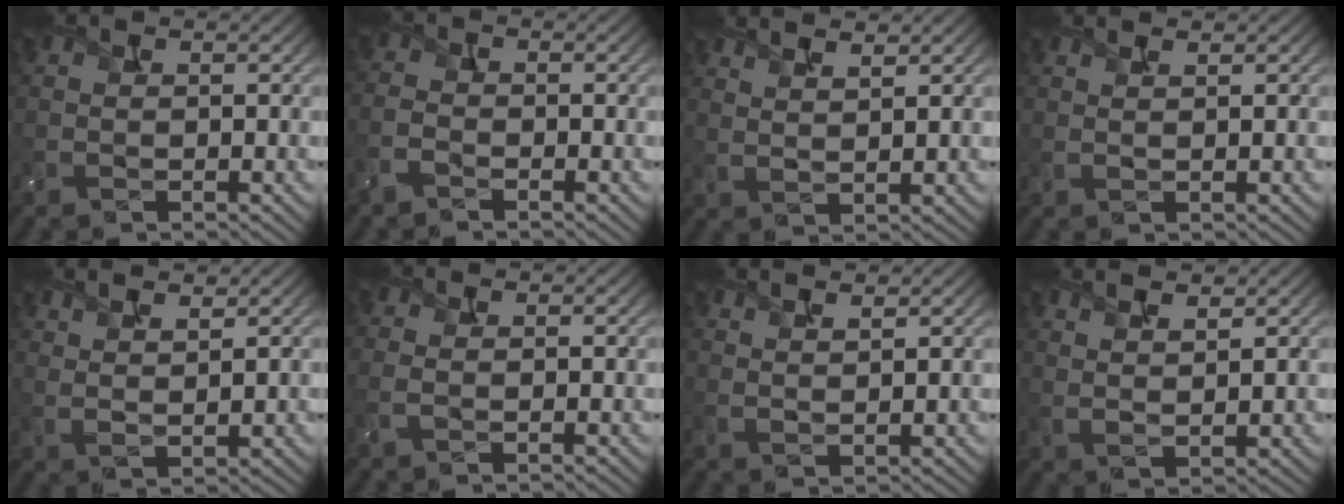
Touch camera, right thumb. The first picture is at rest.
{"total": 2.7, "force": [-1.8, 1.3, 1.5], "torque": [-0.039, -0.003, -0.052]}
{"total": 4.2, "force": [3.2, 0.8, 2.5], "torque": [-0.035, 0.005, 0.050]}
{"total": 1.5, "force": [1.3, 0.1, 0.8], "torque": [-0.021, 0.001, 0.018]}
{"total": 5.0, "force": [3.8, 1.2, 3.0], "torque": [-0.056, 0.006, 0.060]}
{"total": 1.5, "force": [-0.3, 0.6, 1.3], "torque": [-0.041, -0.001, -0.013]}
{"total": 3.3, "force": [2.6, 0.6, 2.0], "torque": [-0.029, 0.003, 0.042]}
{"total": 5.0, "force": [3.8, 1.1, 3.1], "torque": [-0.051, 0.005, 0.058]}